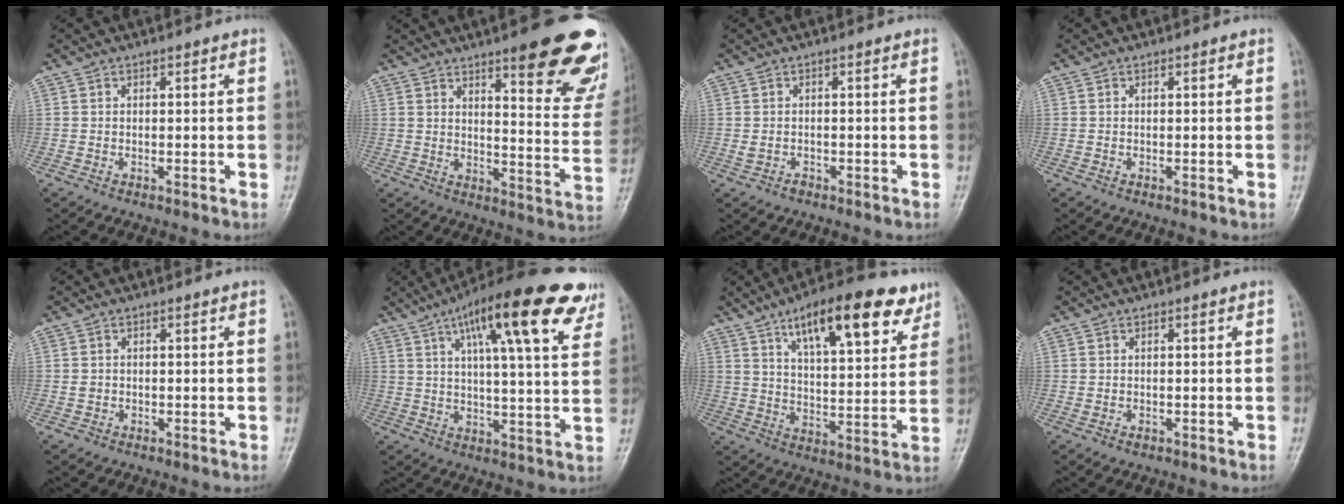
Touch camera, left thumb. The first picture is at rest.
{"total": 21.1, "force": [13.0, 5.1, 15.8], "torque": [-0.161, -0.070, 0.165]}
{"total": 1.6, "force": [-0.7, 1.2, 0.7], "torque": [-0.016, 0.008, -0.008]}
{"total": 0.0}
{"total": 1.0, "force": [-0.3, 1.0, 0.3], "torque": [-0.002, 0.003, -0.005]}
{"total": 21.2, "force": [11.2, 5.2, 17.3], "torque": [-0.241, -0.010, 0.161]}
{"total": 19.0, "force": [10.9, 6.7, 14.0], "torque": [-0.175, -0.034, 0.168]}
{"total": 0.9, "force": [-0.3, 0.7, 0.5], "torque": [-0.008, 0.002, -0.002]}